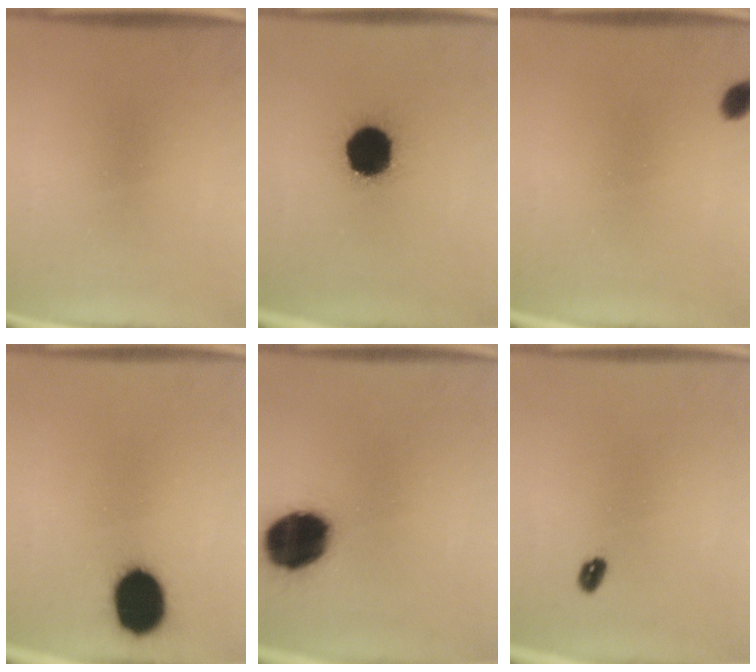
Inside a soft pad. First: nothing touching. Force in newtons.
{"total": 17.3}
{"total": 2.3}
{"total": 13.4}
{"total": 18.2}
{"total": 1.9}